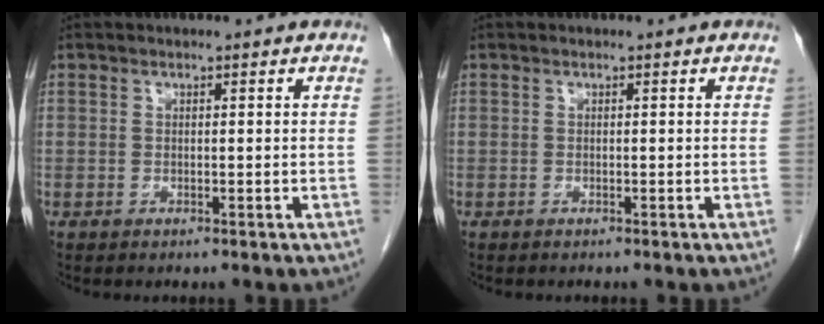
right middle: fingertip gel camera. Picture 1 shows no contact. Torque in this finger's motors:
{"motor_torque": [-0.34, -0.02, 0.02, 0.01]}